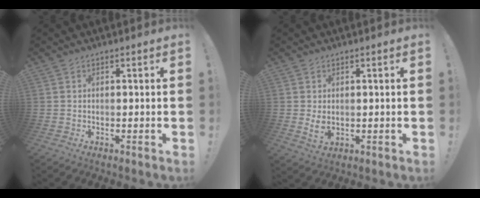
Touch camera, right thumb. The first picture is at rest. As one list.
[{"total": 3.9, "force": [0.3, 2.6, 2.9], "torque": [-0.047, -0.006, 0.004]}]